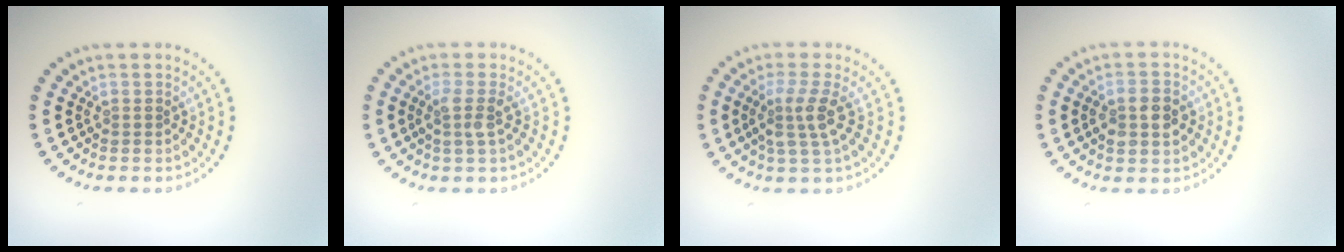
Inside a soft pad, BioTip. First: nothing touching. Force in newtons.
{"total": 1.8, "press": 1.3, "slide": 1.2}
{"total": 2.8, "press": 2.2, "slide": 1.7}
{"total": 2.7, "press": 2.7, "slide": 0.3}